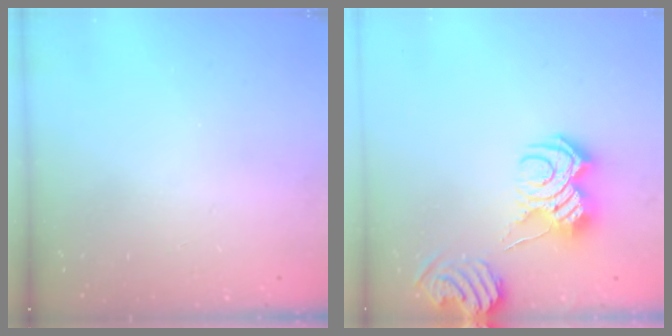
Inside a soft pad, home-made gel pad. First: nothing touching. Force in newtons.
{"total": 9.9, "press": 9.9, "slide": 0.7}